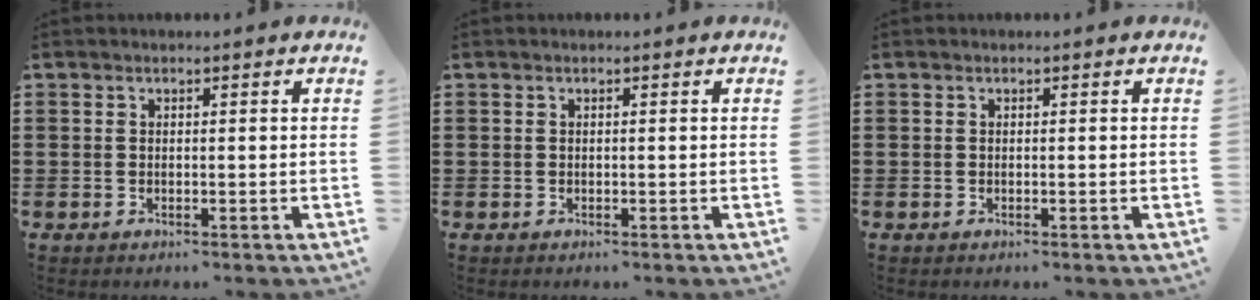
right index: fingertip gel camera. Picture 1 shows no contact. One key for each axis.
{"total": 0.0}
{"total": 0.0}